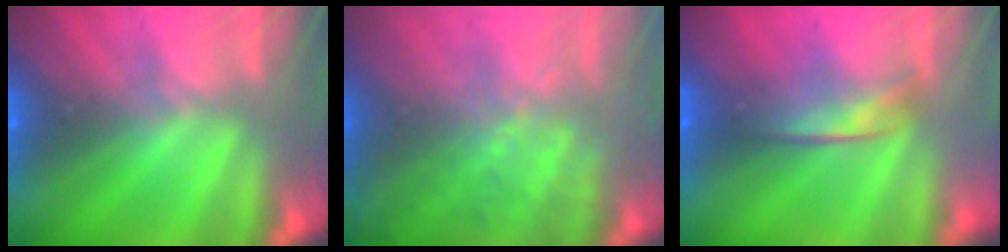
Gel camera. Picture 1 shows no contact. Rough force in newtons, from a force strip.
{"total": 7.9}
{"total": 1.9}